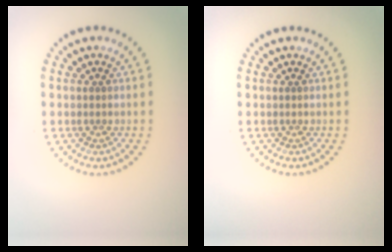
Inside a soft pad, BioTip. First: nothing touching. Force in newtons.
{"total": 0.0}